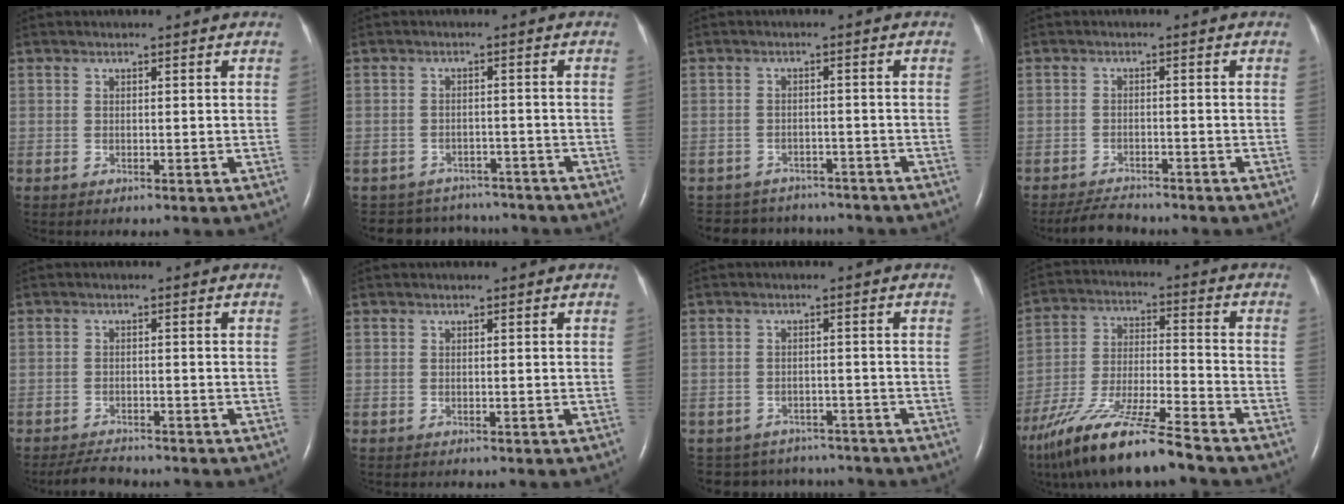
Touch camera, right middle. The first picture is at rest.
{"total": 8.1, "force": [-7.5, 3.0, 0.1], "torque": [-0.004, 0.019, -0.093]}
{"total": 9.3, "force": [-8.5, 3.6, 1.0], "torque": [-0.023, 0.014, -0.105]}
{"total": 4.3, "force": [-4.0, 0.9, 1.1], "torque": [-0.024, -0.014, -0.068]}
{"total": 3.9, "force": [-3.6, 0.9, 1.0], "torque": [-0.022, -0.013, -0.061]}
{"total": 0.0}
{"total": 8.1, "force": [-7.4, 3.3, 0.2], "torque": [-0.007, 0.017, -0.089]}
{"total": 16.0, "force": [-12.5, 1.0, 10.0], "torque": [-0.212, -0.031, -0.230]}